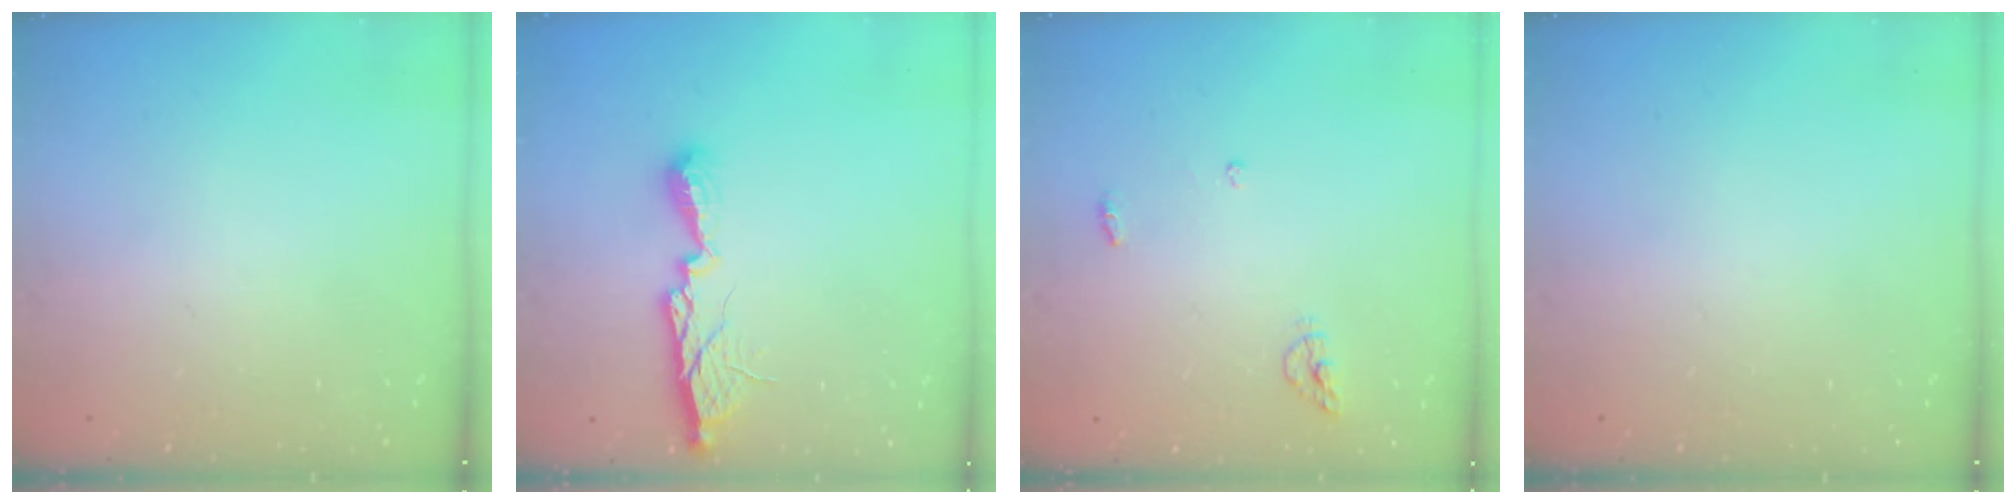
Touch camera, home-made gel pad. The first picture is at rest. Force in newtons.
{"total": 10.7, "press": 10.7, "slide": 0.3}
{"total": 4.7, "press": 4.7, "slide": 0.2}
{"total": 0.0}